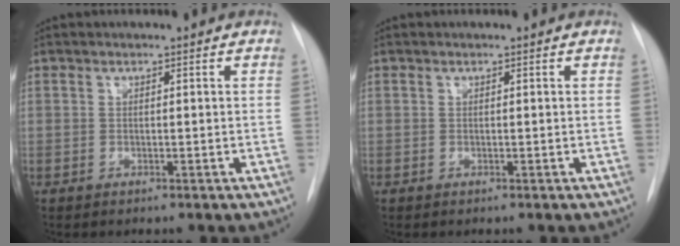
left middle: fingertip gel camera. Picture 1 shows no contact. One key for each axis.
{"total": 0.0}